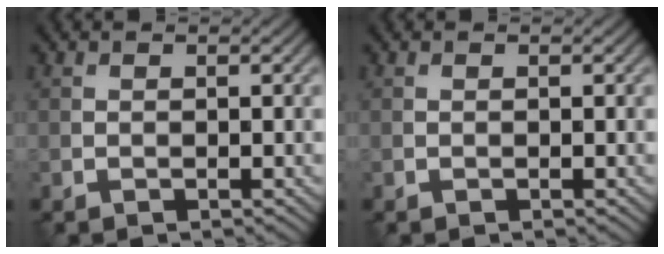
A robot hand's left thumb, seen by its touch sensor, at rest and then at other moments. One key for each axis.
{"total": 0.0}